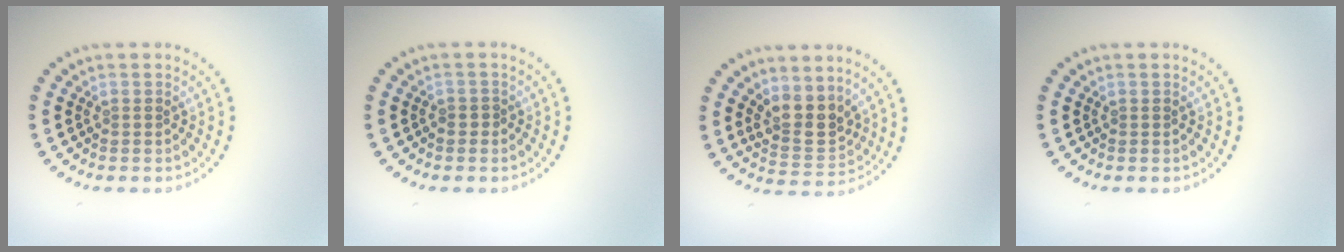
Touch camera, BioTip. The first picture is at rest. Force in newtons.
{"total": 0.6, "press": 0.3, "slide": 0.5}
{"total": 3.7, "press": 3.3, "slide": 1.7}
{"total": 0.0}